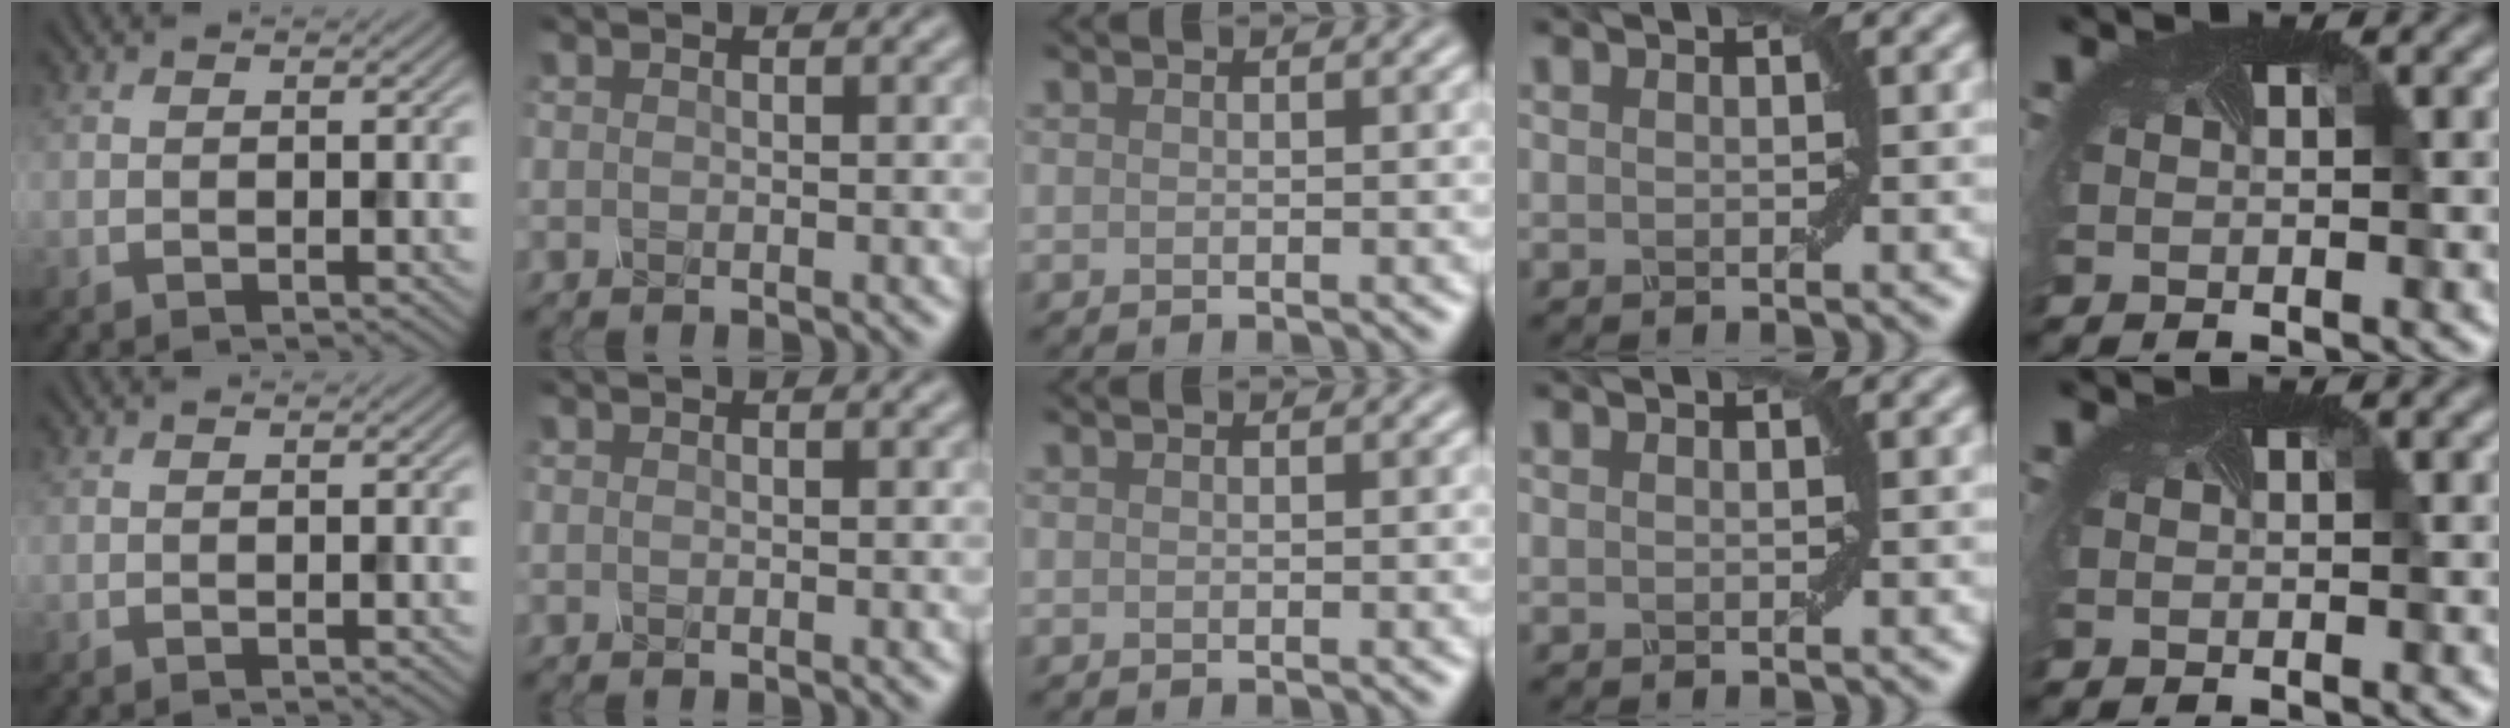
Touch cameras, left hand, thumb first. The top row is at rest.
{}